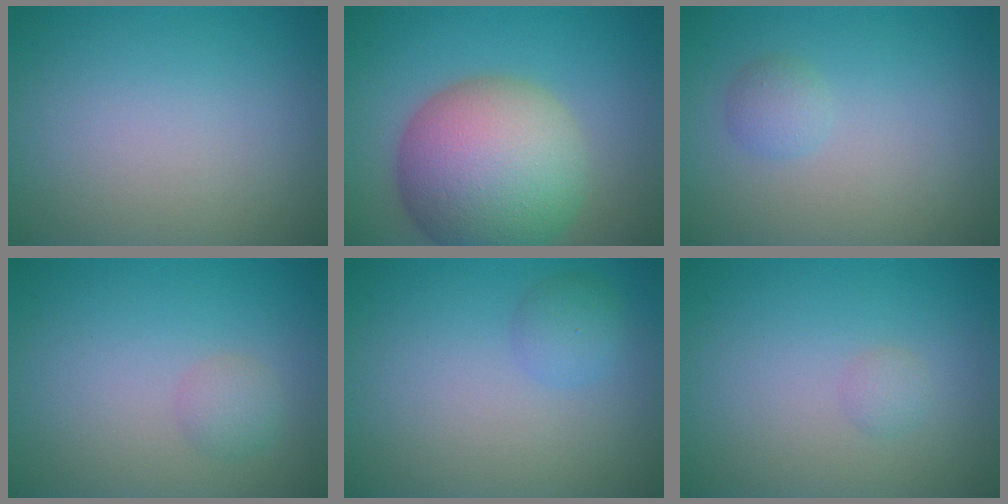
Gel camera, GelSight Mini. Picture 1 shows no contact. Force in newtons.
{"total": 12.6, "press": 12.6, "slide": 0.5}
{"total": 1.3, "press": 1.3, "slide": 0.0}
{"total": 1.4, "press": 1.4, "slide": 0.1}
{"total": 1.7, "press": 1.7, "slide": 0.0}
{"total": 0.8, "press": 0.8, "slide": 0.1}